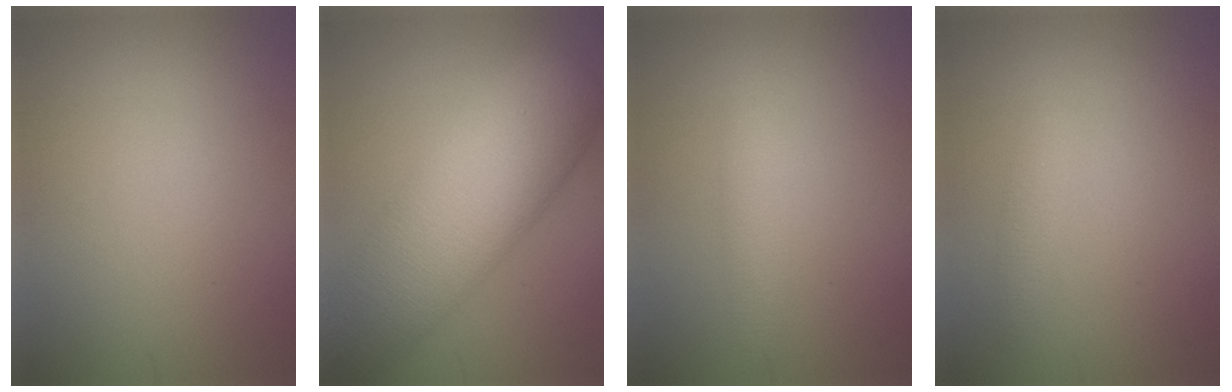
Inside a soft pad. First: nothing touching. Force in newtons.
{"total": 12.2, "press": 12.2, "slide": 0.4}
{"total": 2.2, "press": 2.2, "slide": 0.0}
{"total": 1.3, "press": 1.3, "slide": 0.1}